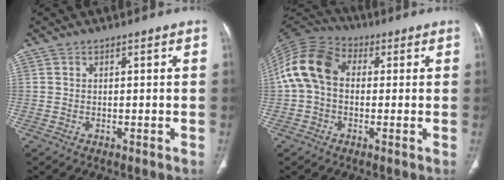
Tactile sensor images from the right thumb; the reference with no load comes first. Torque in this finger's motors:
{"motor_torque": [-0.58, 1.21, 0.59, -0.55, 0.15]}